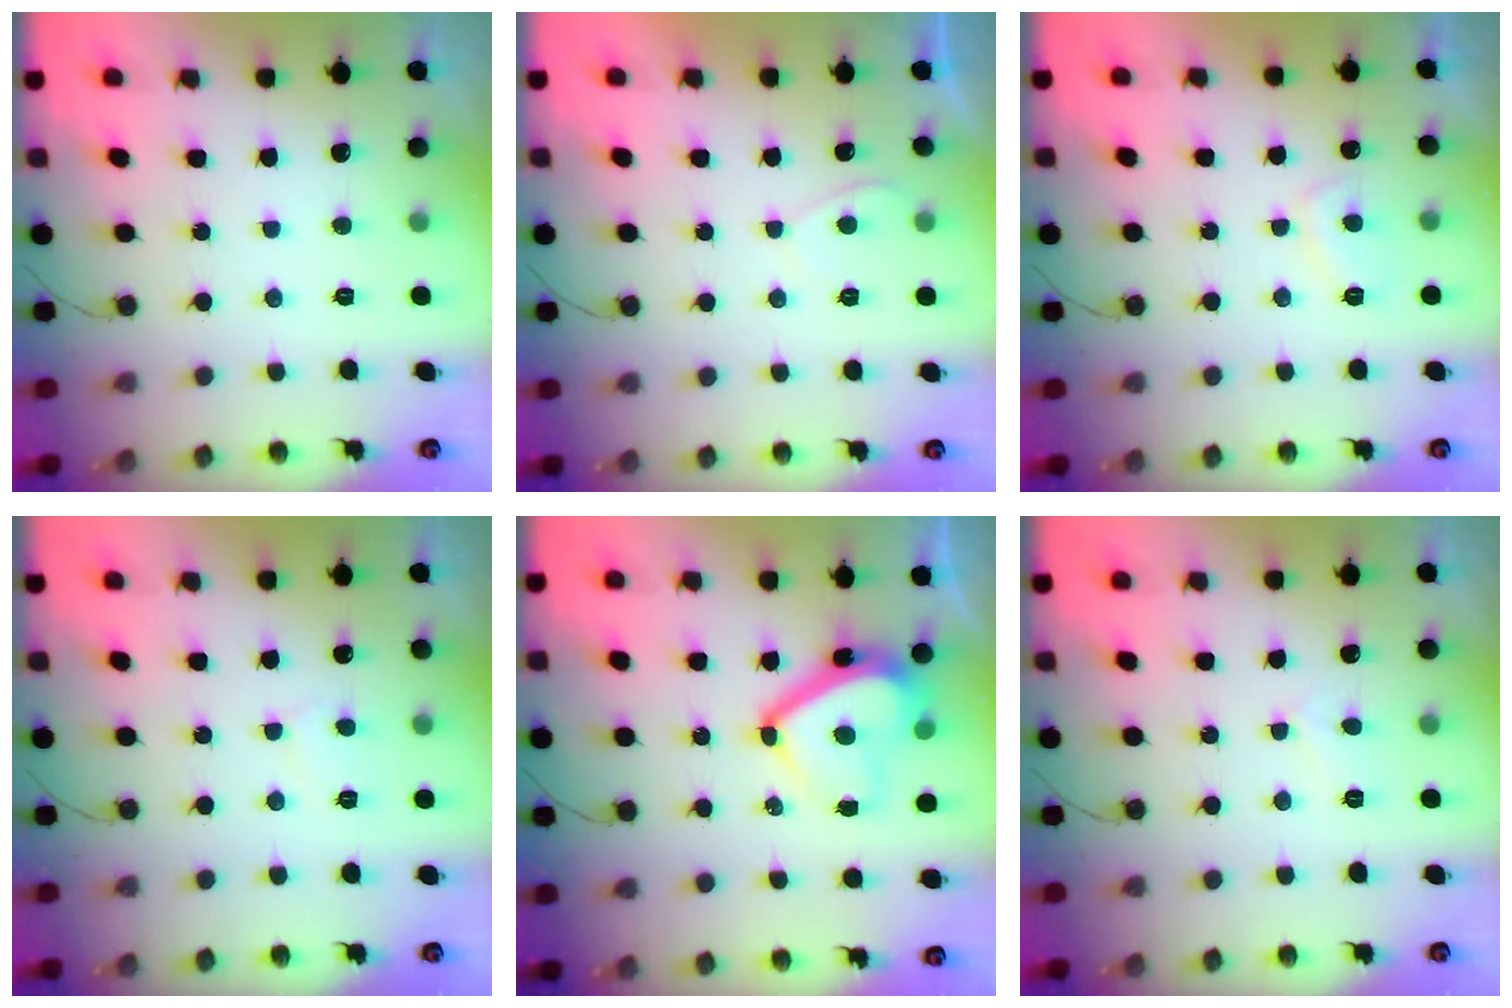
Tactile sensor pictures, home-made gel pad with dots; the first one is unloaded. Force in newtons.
{"total": 1.1, "press": 1.0, "slide": 0.5}
{"total": 4.2, "press": 4.1, "slide": 0.8}
{"total": 3.0, "press": 3.0, "slide": 0.2}
{"total": 12.2, "press": 12.0, "slide": 2.1}
{"total": 3.2, "press": 3.2, "slide": 0.4}